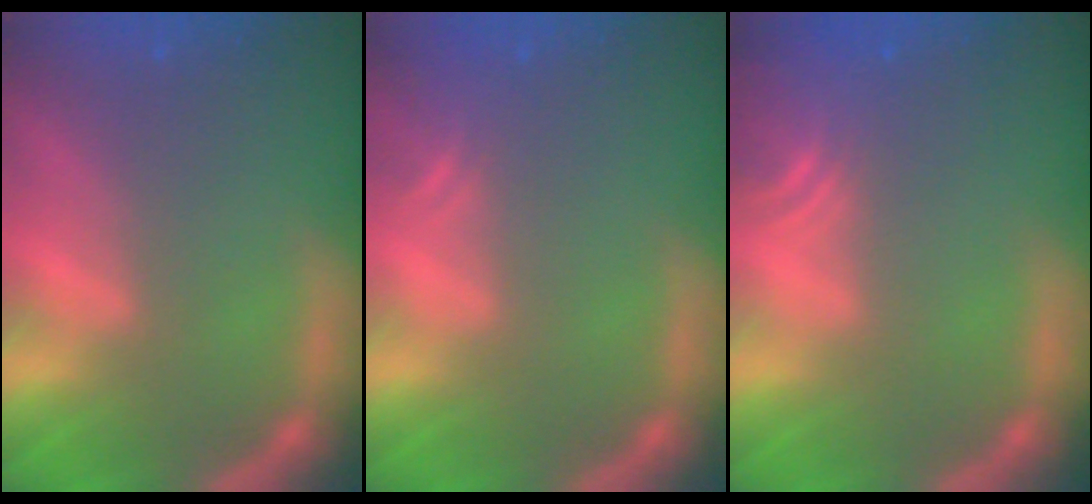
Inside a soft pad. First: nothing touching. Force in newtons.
{"total": 1.5}
{"total": 3.5}